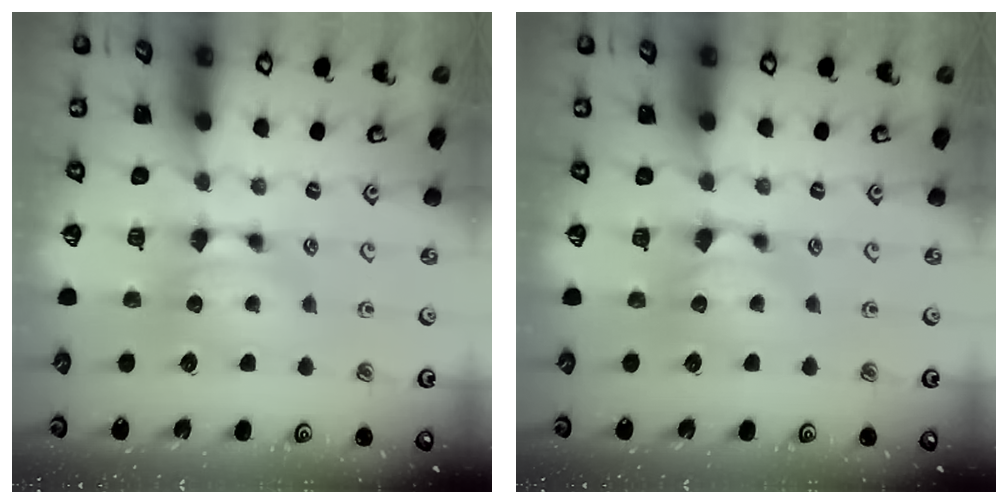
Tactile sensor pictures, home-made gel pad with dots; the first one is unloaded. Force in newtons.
{"total": 0.0}